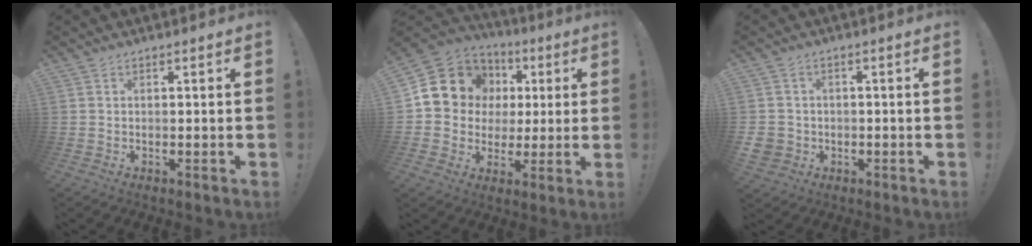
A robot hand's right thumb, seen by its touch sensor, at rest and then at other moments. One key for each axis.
{"total": 13.6, "fx": 4.6, "fy": 12.1, "fz": 4.2, "tx": -0.061, "ty": -0.022, "tz": 0.111}
{"total": 4.3, "fx": -0.7, "fy": 4.0, "fz": 1.5, "tx": -0.036, "ty": 0.003, "tz": -0.010}